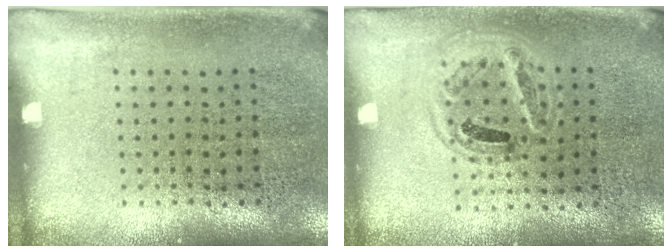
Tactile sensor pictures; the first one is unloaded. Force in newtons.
{"total": 0.9, "press": 0.8, "slide": 0.4}